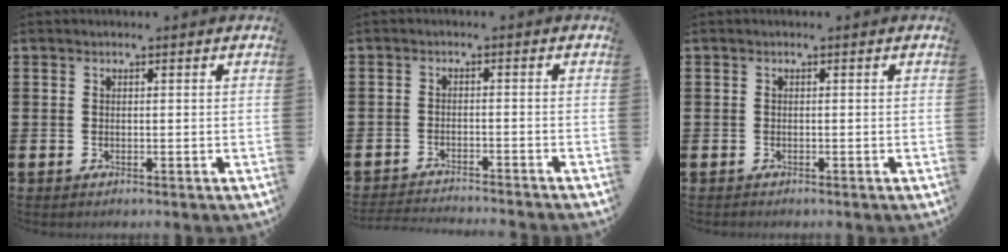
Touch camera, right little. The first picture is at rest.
{"total": 2.0, "force": [-2.0, -0.3, 0.1], "torque": [-0.003, 0.002, -0.041]}
{"total": 0.0}